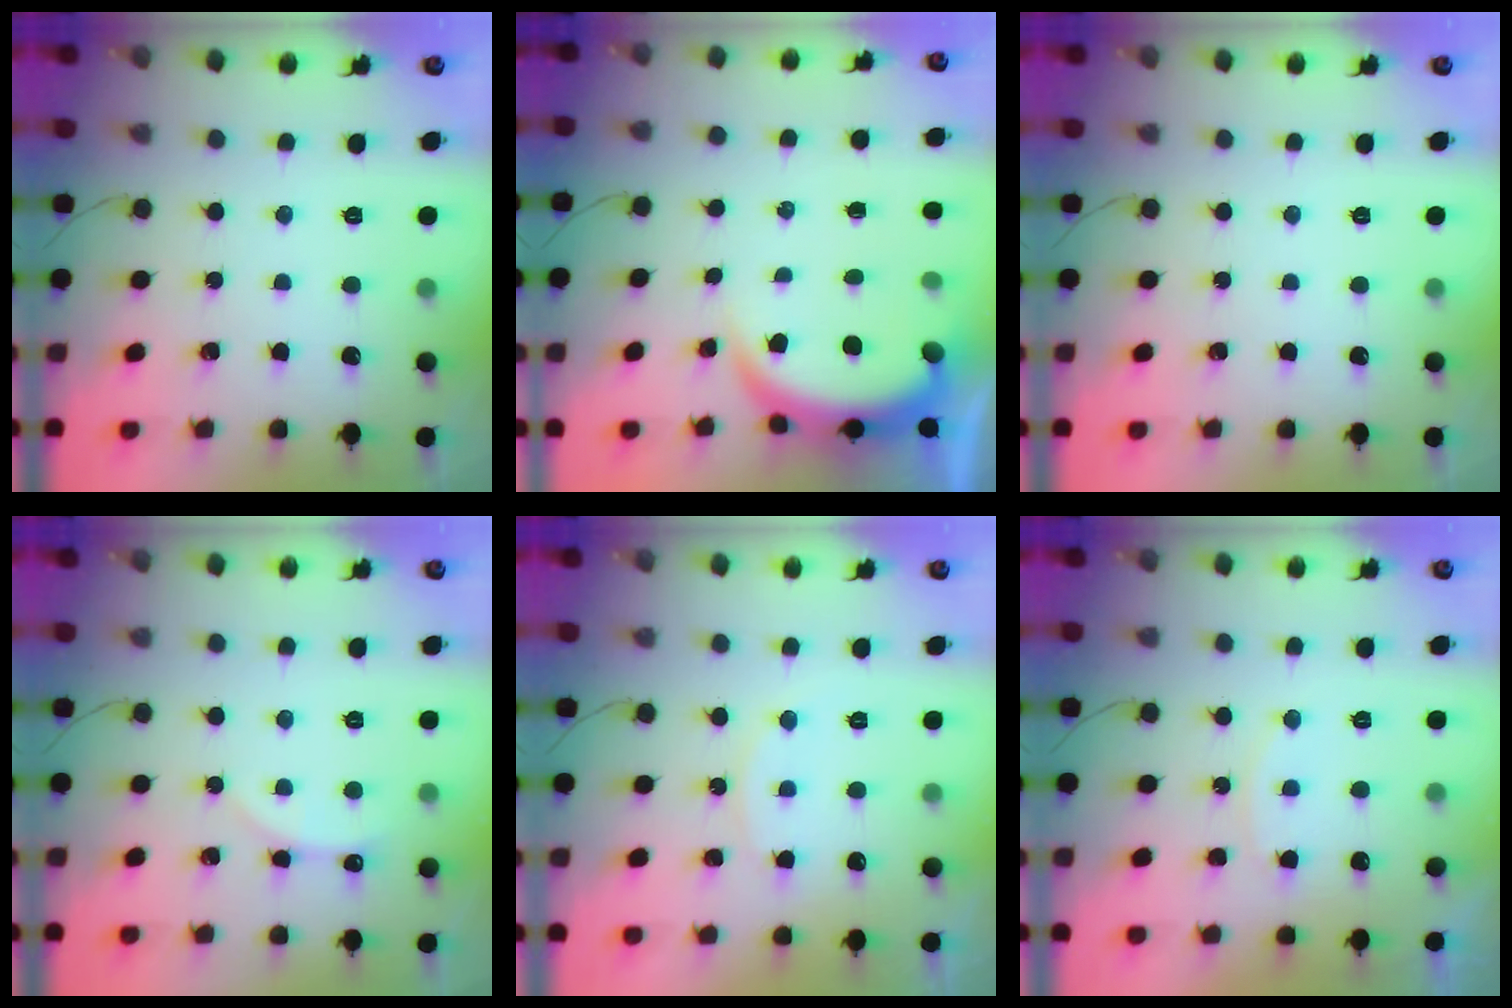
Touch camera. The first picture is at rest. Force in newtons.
{"total": 5.1, "press": 5.0, "slide": 0.4}
{"total": 0.0}
{"total": 2.5, "press": 2.5, "slide": 0.3}
{"total": 8.2, "press": 8.1, "slide": 0.5}
{"total": 6.7, "press": 6.7, "slide": 0.6}